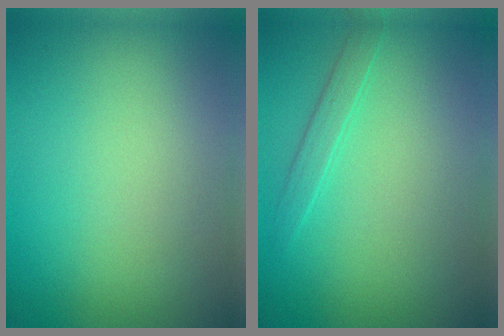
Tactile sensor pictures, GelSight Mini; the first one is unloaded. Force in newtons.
{"total": 1.3, "press": 1.3, "slide": 0.1}